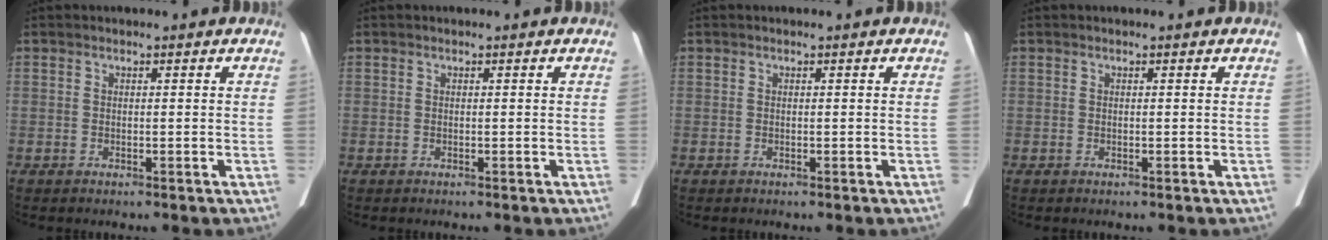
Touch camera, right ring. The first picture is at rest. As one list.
[{"total": 0.0}, {"total": 0.0}, {"total": 0.0}]